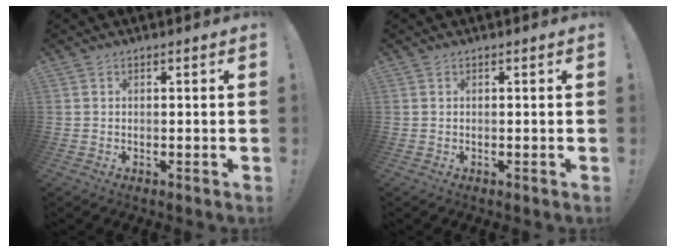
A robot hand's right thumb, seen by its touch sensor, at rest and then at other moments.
{"total": 0.0}